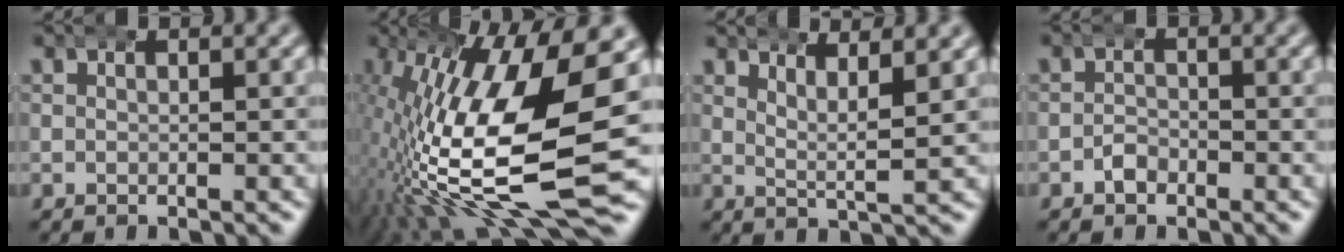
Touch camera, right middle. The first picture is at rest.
{"total": 17.1, "force": [-1.3, 6.9, 15.6], "torque": [-0.263, -0.021, -0.003]}
{"total": 3.7, "force": [2.3, 1.0, 2.7], "torque": [-0.044, -0.009, 0.032]}
{"total": 1.0, "force": [-0.7, 0.8, 0.0], "torque": [-0.001, 0.002, -0.021]}